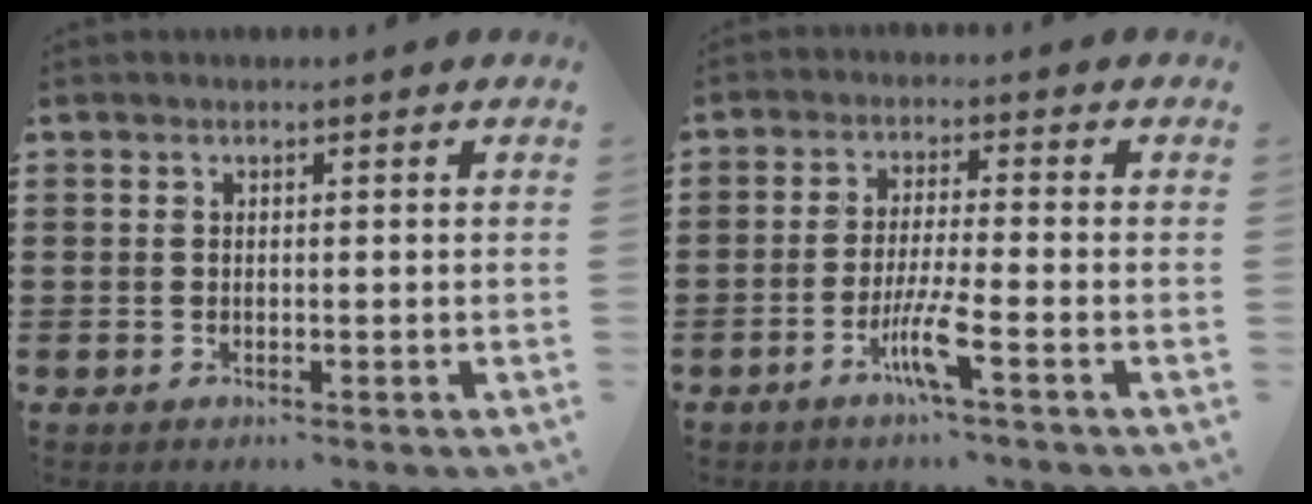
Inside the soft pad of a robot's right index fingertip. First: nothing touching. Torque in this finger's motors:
{"motor_torque": [0.11, 0.10, 0.32, 0.10]}